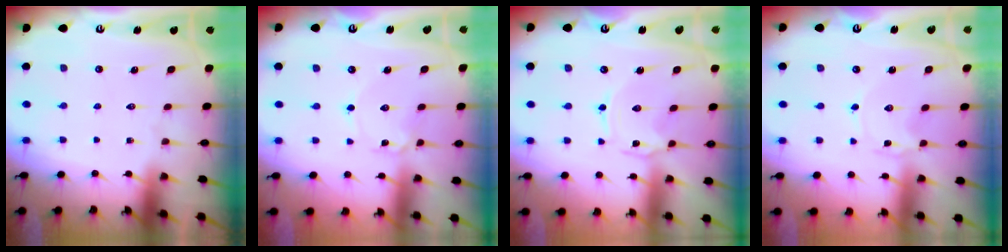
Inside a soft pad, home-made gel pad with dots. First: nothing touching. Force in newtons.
{"total": 1.7, "press": 1.7, "slide": 0.1}
{"total": 0.0}
{"total": 0.6, "press": 0.6, "slide": 0.1}